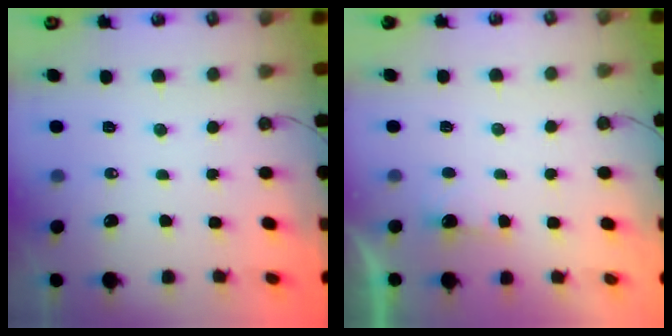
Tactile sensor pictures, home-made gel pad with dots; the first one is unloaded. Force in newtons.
{"total": 1.3, "press": 1.1, "slide": 0.8}